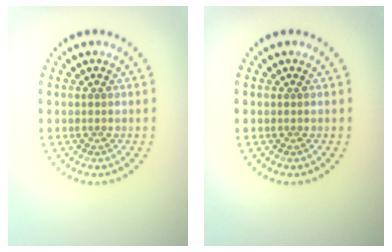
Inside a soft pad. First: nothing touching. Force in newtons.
{"total": 0.0}